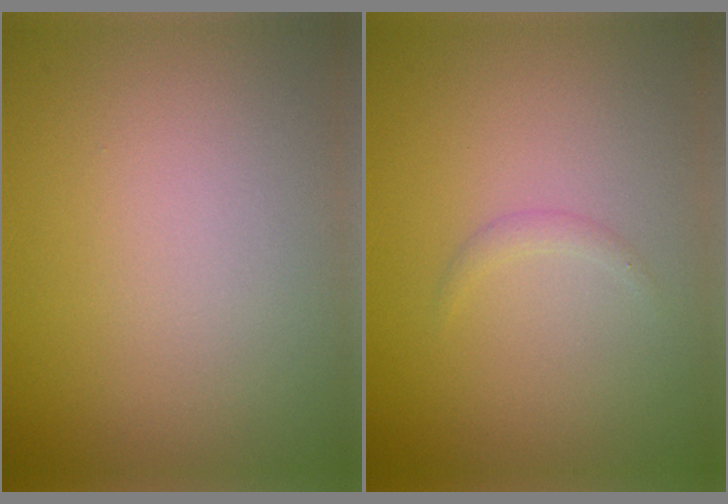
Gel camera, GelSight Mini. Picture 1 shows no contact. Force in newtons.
{"total": 0.6, "press": 0.6, "slide": 0.0}